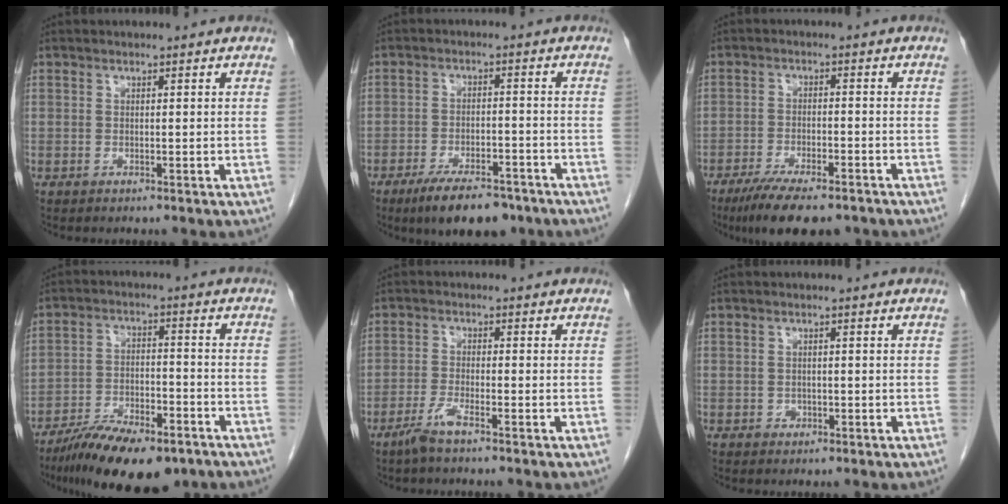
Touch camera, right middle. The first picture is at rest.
{"total": 9.8, "force": [-7.3, 3.3, 5.7], "torque": [-0.088, -0.006, -0.115]}
{"total": 10.9, "force": [-8.2, 2.9, 6.5], "torque": [-0.099, -0.015, -0.128]}
{"total": 14.6, "force": [-10.7, 4.6, 8.7], "torque": [-0.148, -0.009, -0.178]}
{"total": 3.3, "force": [-2.4, -0.1, 2.2], "torque": [-0.051, -0.005, -0.052]}
{"total": 0.9, "force": [-0.3, 0.7, 0.3], "torque": [-0.003, 0.003, -0.005]}